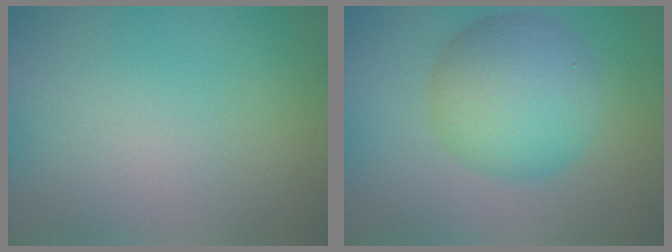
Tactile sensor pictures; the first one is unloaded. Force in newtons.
{"total": 7.4, "press": 7.4, "slide": 0.0}